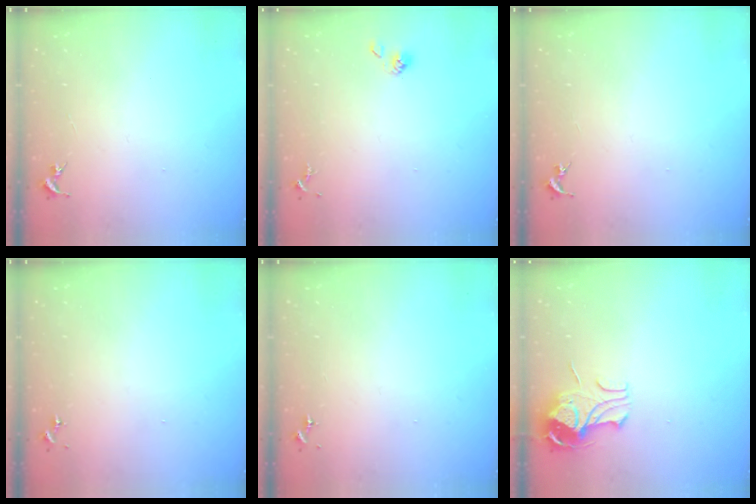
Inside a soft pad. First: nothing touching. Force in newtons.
{"total": 3.8, "press": 3.5, "slide": 1.3}
{"total": 0.0}
{"total": 0.0}
{"total": 0.0}
{"total": 9.6, "press": 9.6, "slide": 1.0}